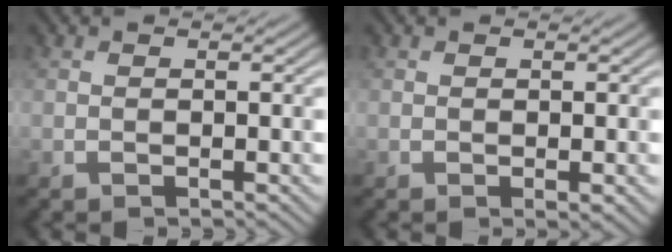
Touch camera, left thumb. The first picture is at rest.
{"total": 0.8, "force": [-0.3, 0.1, 0.8], "torque": [-0.012, -0.003, -0.003]}